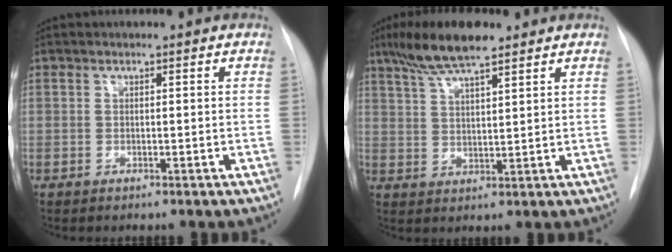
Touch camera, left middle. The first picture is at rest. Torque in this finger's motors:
{"motor_torque": [0.54, -0.50, 0.13, 0.09]}